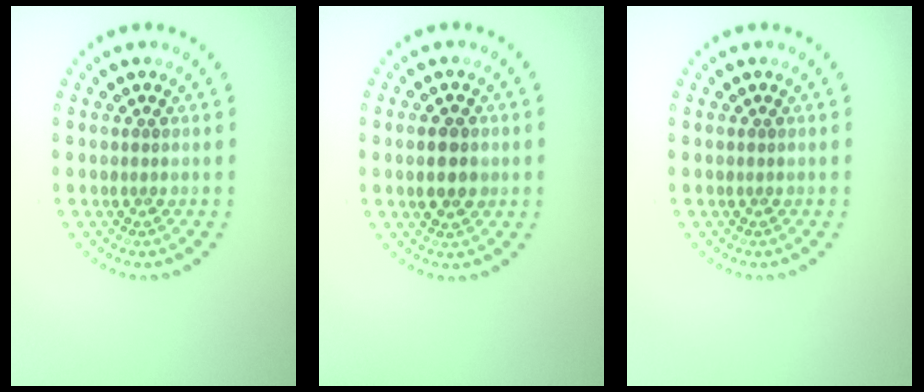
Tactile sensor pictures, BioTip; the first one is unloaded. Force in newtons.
{"total": 2.5, "press": 2.5, "slide": 0.2}
{"total": 0.0}